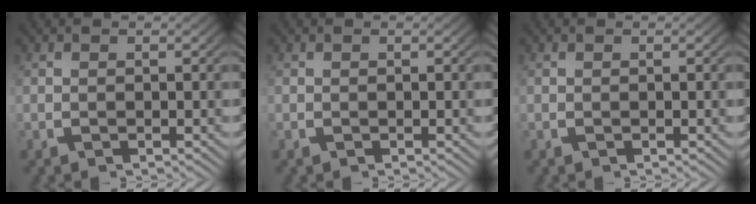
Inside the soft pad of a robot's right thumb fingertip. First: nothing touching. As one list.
[{"total": 0.0}, {"total": 0.0}]